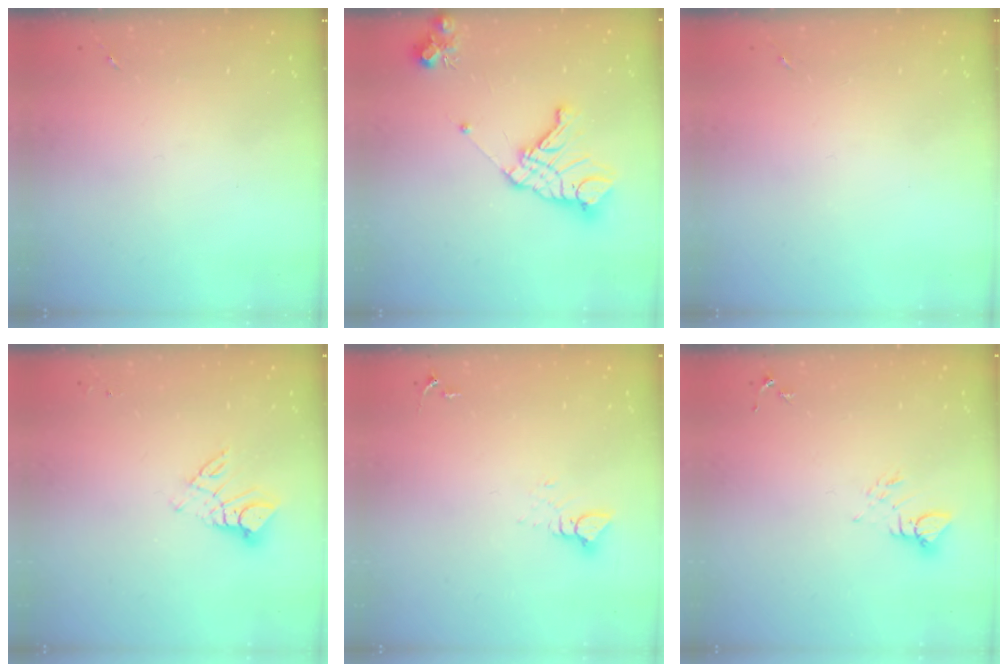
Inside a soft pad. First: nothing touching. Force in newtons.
{"total": 15.8, "press": 15.7, "slide": 1.7}
{"total": 0.0}
{"total": 8.8, "press": 8.8, "slide": 0.8}
{"total": 3.7, "press": 3.7, "slide": 0.1}
{"total": 3.8, "press": 3.8, "slide": 0.3}